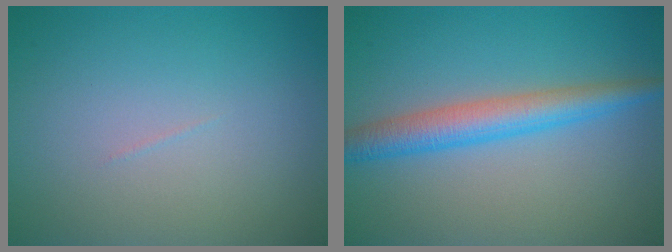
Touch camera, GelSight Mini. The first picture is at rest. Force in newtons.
{"total": 4.2, "press": 4.2, "slide": 0.1}